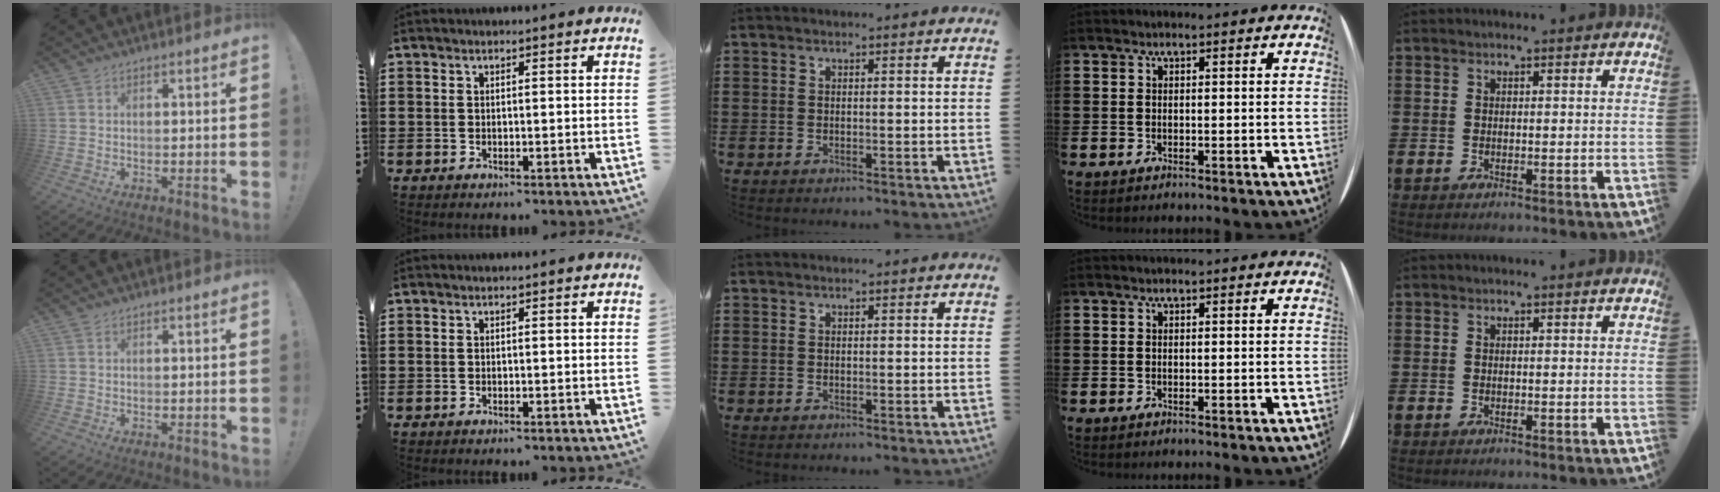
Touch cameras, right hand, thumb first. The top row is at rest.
{}